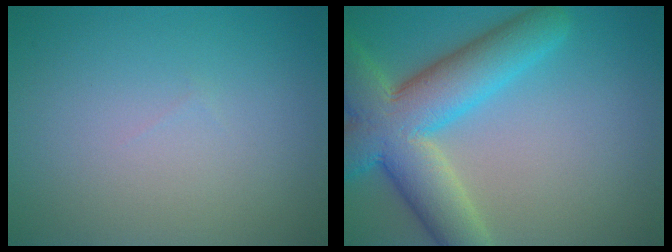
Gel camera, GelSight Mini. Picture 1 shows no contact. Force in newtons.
{"total": 9.8, "press": 9.7, "slide": 0.8}